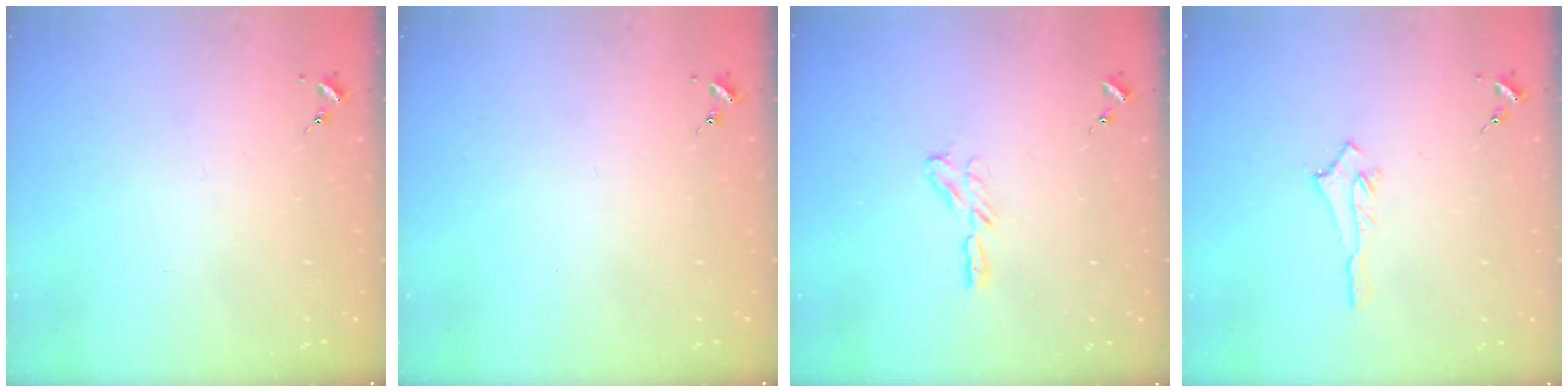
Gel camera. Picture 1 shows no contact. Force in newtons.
{"total": 0.0}
{"total": 5.9, "press": 5.9, "slide": 0.5}
{"total": 2.8, "press": 2.7, "slide": 0.4}